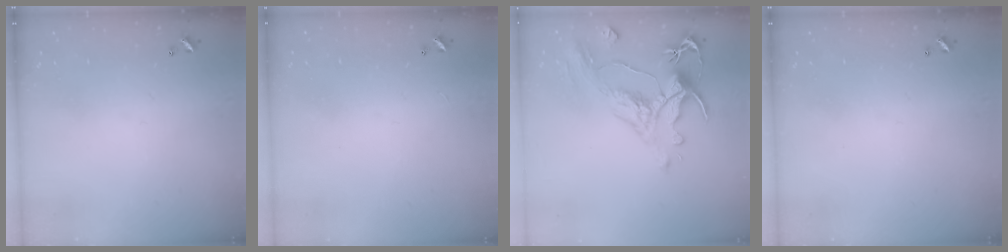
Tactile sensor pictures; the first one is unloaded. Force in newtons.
{"total": 2.8, "press": 2.8, "slide": 0.3}
{"total": 1.7, "press": 0.9, "slide": 1.5}
{"total": 0.0}